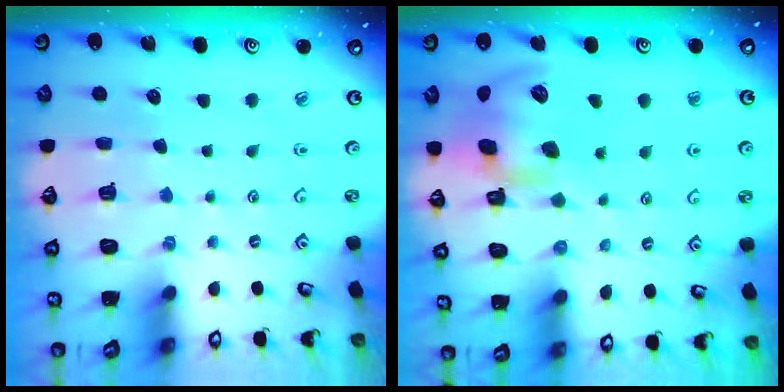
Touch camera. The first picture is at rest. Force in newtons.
{"total": 15.3, "press": 15.1, "slide": 2.7}